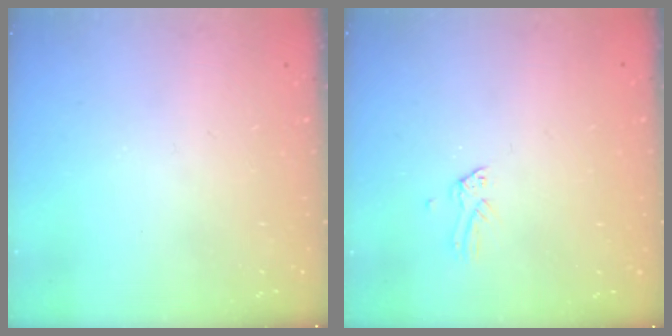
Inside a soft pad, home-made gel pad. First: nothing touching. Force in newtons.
{"total": 0.0}